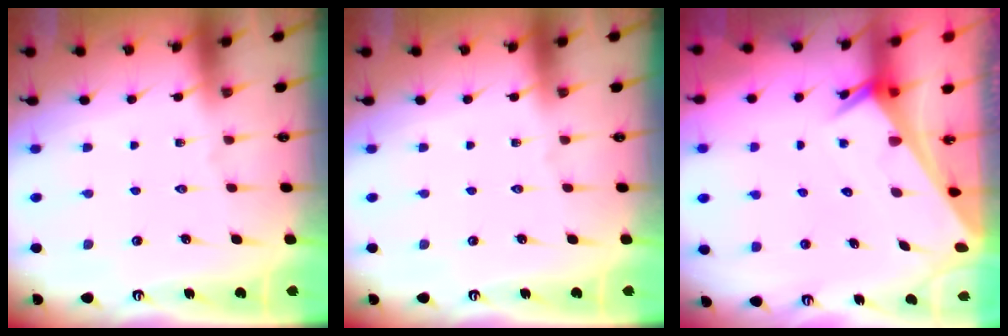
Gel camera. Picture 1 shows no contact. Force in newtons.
{"total": 0.0}
{"total": 2.6, "press": 2.6, "slide": 0.1}